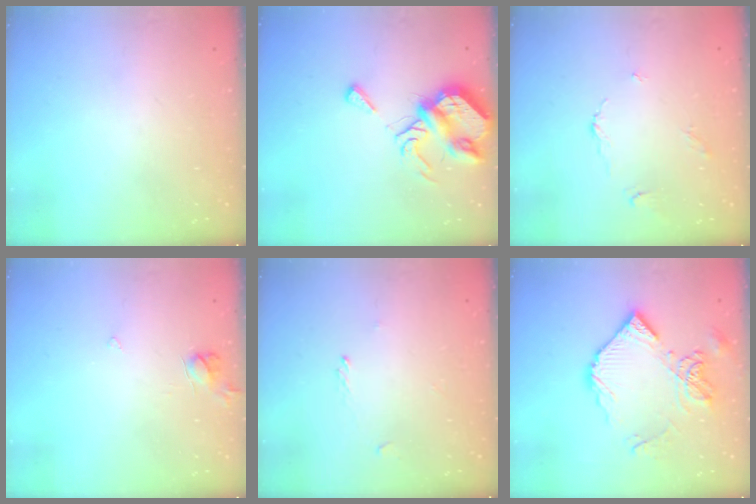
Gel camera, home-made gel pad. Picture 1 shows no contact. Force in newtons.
{"total": 8.5, "press": 8.4, "slide": 1.0}
{"total": 3.7, "press": 3.7, "slide": 0.5}
{"total": 4.5, "press": 4.5, "slide": 0.4}
{"total": 0.0}
{"total": 12.9, "press": 12.8, "slide": 1.6}